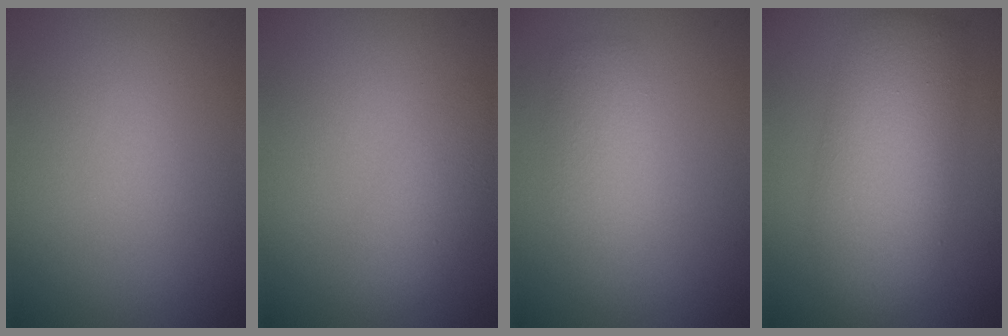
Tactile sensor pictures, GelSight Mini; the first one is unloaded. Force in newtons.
{"total": 2.2, "press": 2.2, "slide": 0.0}
{"total": 3.0, "press": 3.0, "slide": 0.2}
{"total": 7.3, "press": 7.3, "slide": 0.1}